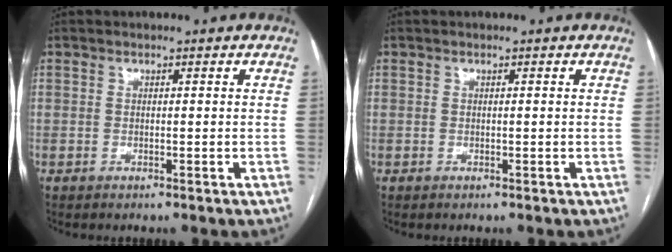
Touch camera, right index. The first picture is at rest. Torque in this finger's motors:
{"motor_torque": [0.02, 0.10, -0.03, 0.01]}